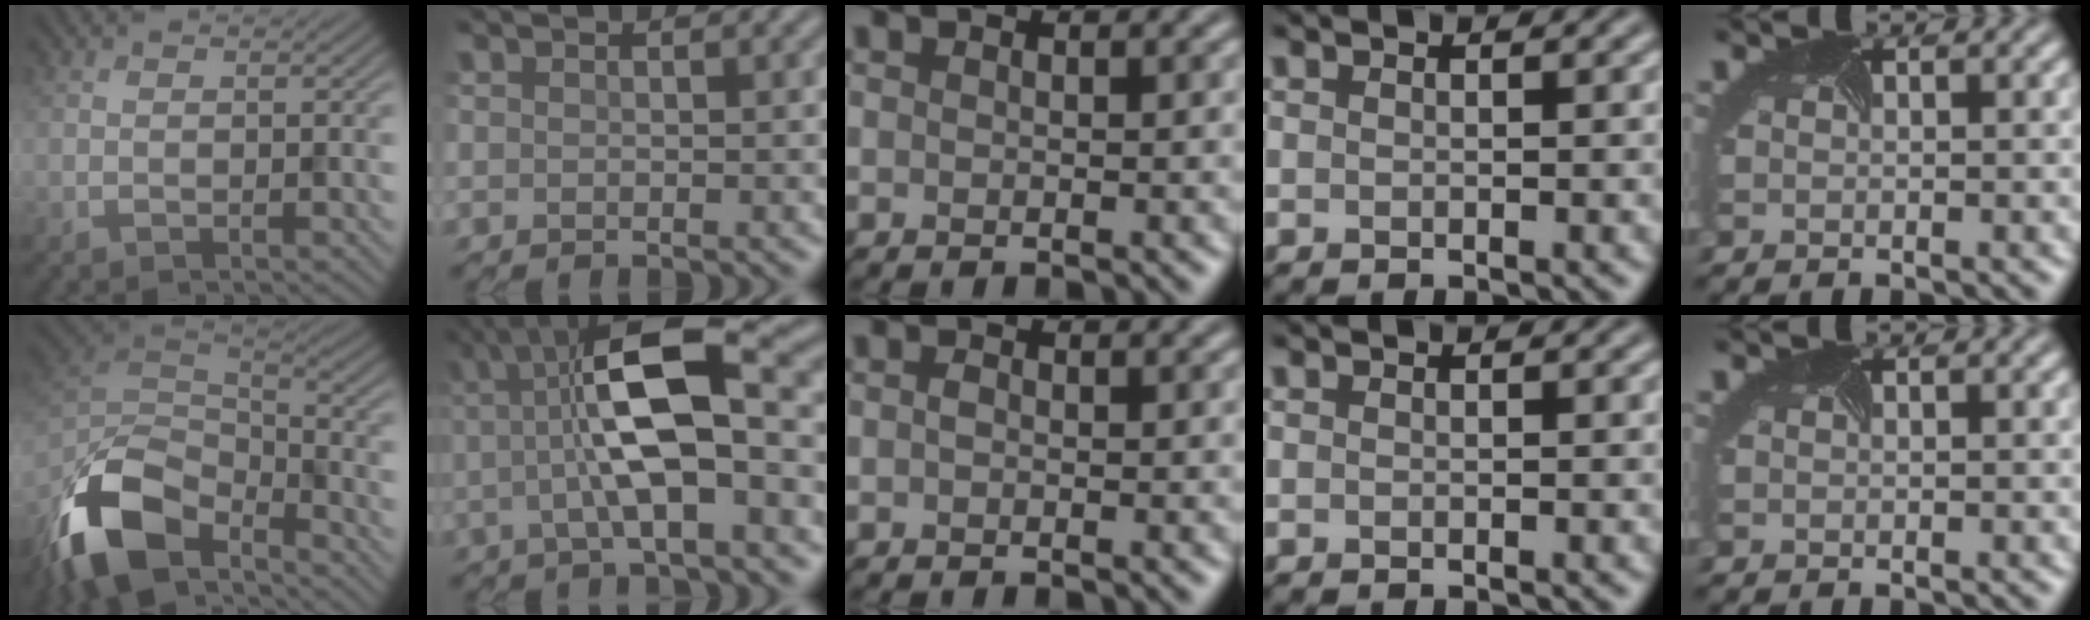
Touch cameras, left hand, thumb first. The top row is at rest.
{"thumb": {"total": 14.9, "force": [-9.5, 6.8, 9.3], "torque": [-0.222, -0.022, -0.188]}, "index": {"total": 10.1, "force": [1.2, 3.0, 9.6], "torque": [-0.165, 0.017, 0.013]}, "middle": {"total": 0.6, "force": [-0.1, 0.4, 0.4], "torque": [-0.009, 0.000, -0.003]}}